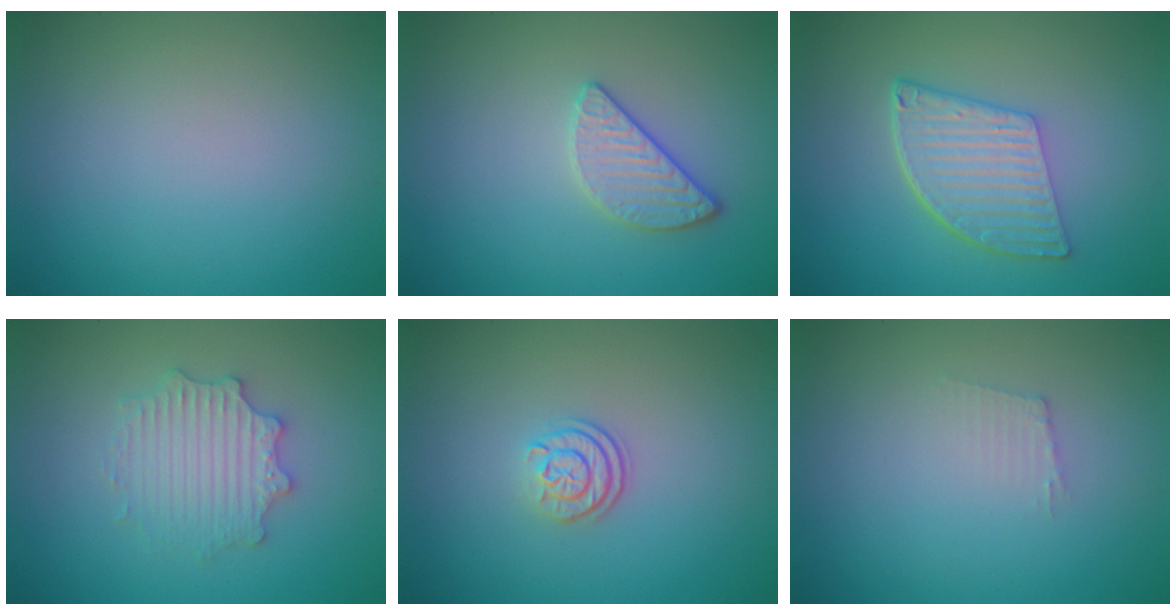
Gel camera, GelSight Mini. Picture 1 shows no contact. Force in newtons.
{"total": 2.5, "press": 2.3, "slide": 0.8}
{"total": 5.9, "press": 4.2, "slide": 4.2}
{"total": 3.6, "press": 3.5, "slide": 0.6}
{"total": 2.5, "press": 1.8, "slide": 1.6}
{"total": 1.1, "press": 1.0, "slide": 0.2}